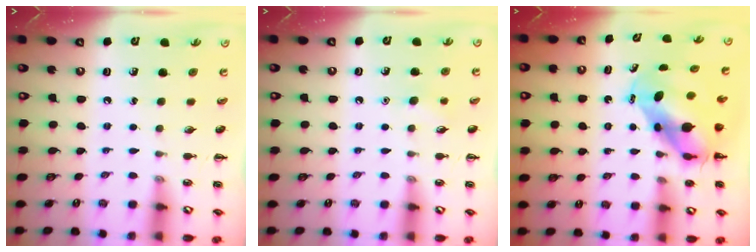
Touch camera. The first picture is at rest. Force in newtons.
{"total": 4.4, "press": 4.2, "slide": 1.1}
{"total": 7.0, "press": 6.7, "slide": 2.3}